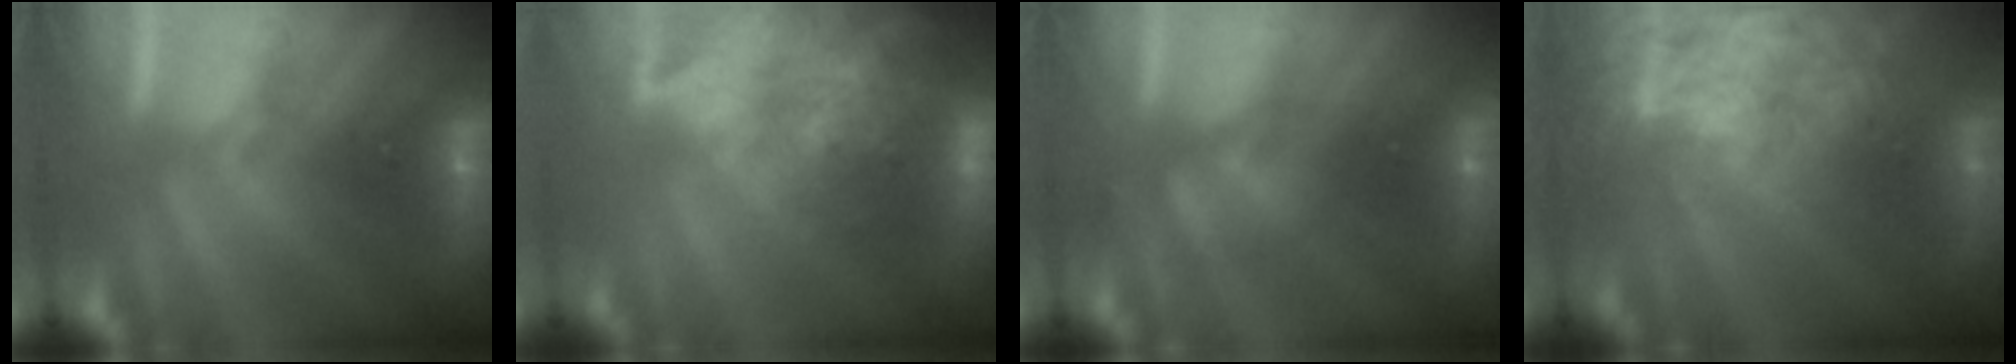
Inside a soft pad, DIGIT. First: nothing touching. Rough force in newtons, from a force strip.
{"total": 9.0}
{"total": 2.4}
{"total": 10.5}